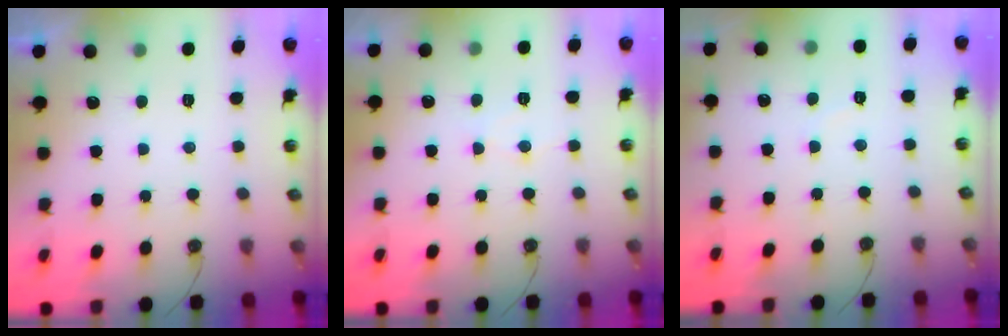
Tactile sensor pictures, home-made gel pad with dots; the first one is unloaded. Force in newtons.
{"total": 5.5, "press": 5.5, "slide": 0.4}
{"total": 2.7, "press": 2.7, "slide": 0.4}